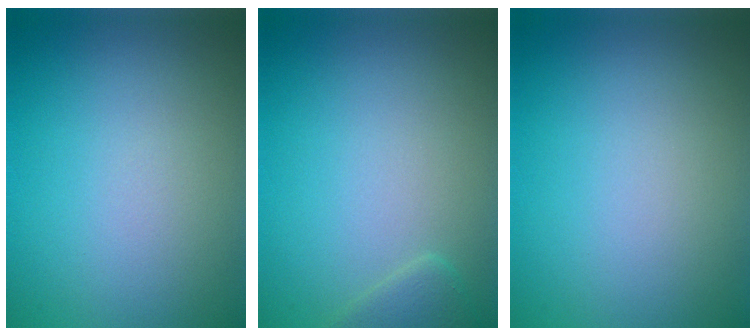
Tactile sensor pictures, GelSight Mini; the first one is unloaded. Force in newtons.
{"total": 0.9, "press": 0.9, "slide": 0.1}
{"total": 0.0}